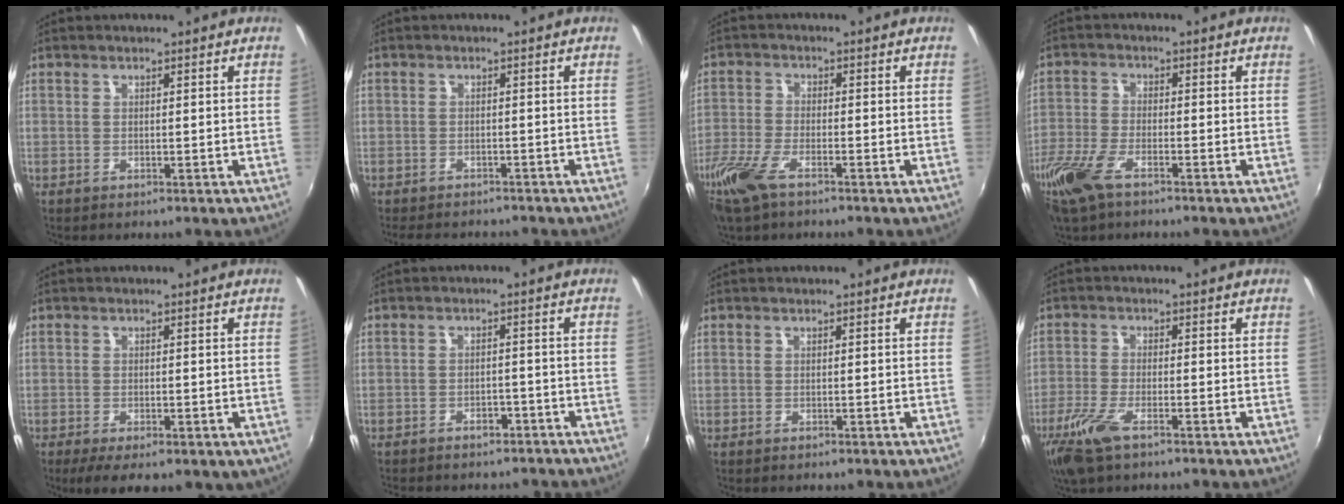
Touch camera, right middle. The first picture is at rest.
{"total": 5.8, "force": [-4.9, 2.6, 1.7], "torque": [-0.044, -0.004, -0.074]}
{"total": 8.1, "force": [-5.3, 2.8, 5.4], "torque": [-0.141, -0.016, -0.112]}
{"total": 9.1, "force": [-5.8, 3.5, 6.1], "torque": [-0.155, -0.019, -0.122]}
{"total": 6.9, "force": [-3.5, 2.8, 5.2], "torque": [-0.099, -0.029, -0.049]}
{"total": 7.8, "force": [-6.7, 3.1, 2.4], "torque": [-0.062, 0.000, -0.086]}
{"total": 0.0}
{"total": 7.6, "force": [-4.9, 2.4, 5.4], "torque": [-0.132, -0.020, -0.096]}